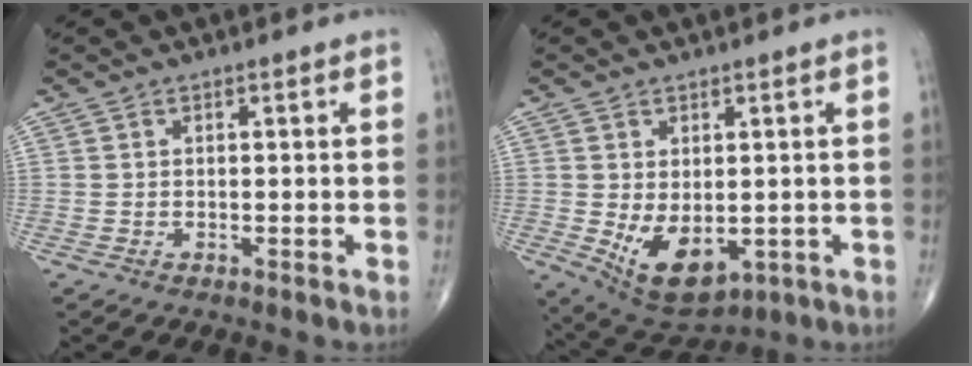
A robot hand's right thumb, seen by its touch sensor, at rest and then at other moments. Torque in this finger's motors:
{"motor_torque": [-0.19, 1.42, 0.51, 0.31, 0.00]}